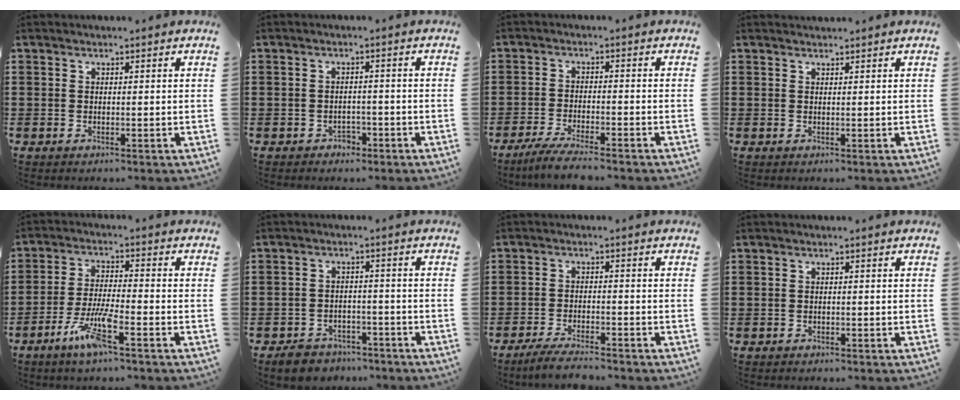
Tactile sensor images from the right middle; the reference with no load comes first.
{"total": 1.6, "force": [-1.3, 0.8, 0.2], "torque": [-0.012, -0.001, -0.029]}
{"total": 4.1, "force": [-3.7, -0.1, 1.8], "torque": [-0.045, -0.012, -0.073]}
{"total": 0.8, "force": [0.8, 0.1, -0.1], "torque": [-0.002, 0.000, 0.016]}
{"total": 7.0, "force": [-4.2, 0.9, 5.5], "torque": [-0.122, -0.010, -0.080]}
{"total": 3.7, "force": [-3.6, 1.1, 0.1], "torque": [-0.008, 0.009, -0.075]}
{"total": 3.8, "force": [-3.5, 0.2, 1.5], "torque": [-0.032, -0.002, -0.069]}
{"total": 0.6, "force": [-0.5, 0.2, 0.0], "torque": [-0.001, 0.002, -0.012]}